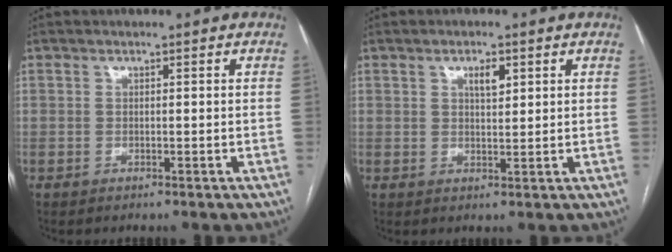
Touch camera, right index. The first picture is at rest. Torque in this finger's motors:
{"motor_torque": [0.40, 0.27, 0.04, 0.05]}